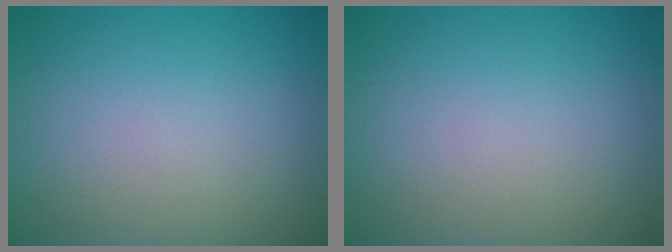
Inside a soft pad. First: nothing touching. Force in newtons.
{"total": 0.0}